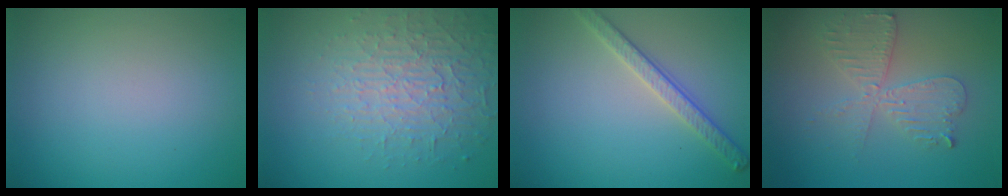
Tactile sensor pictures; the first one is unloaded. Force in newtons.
{"total": 4.2, "press": 3.8, "slide": 1.7}
{"total": 2.8, "press": 2.7, "slide": 0.8}
{"total": 4.1, "press": 3.5, "slide": 2.2}